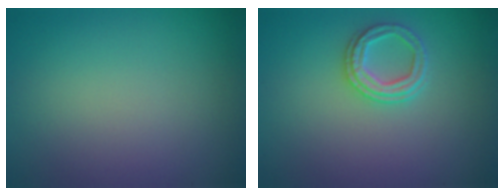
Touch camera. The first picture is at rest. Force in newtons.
{"total": 2.5, "press": 2.4, "slide": 0.6}